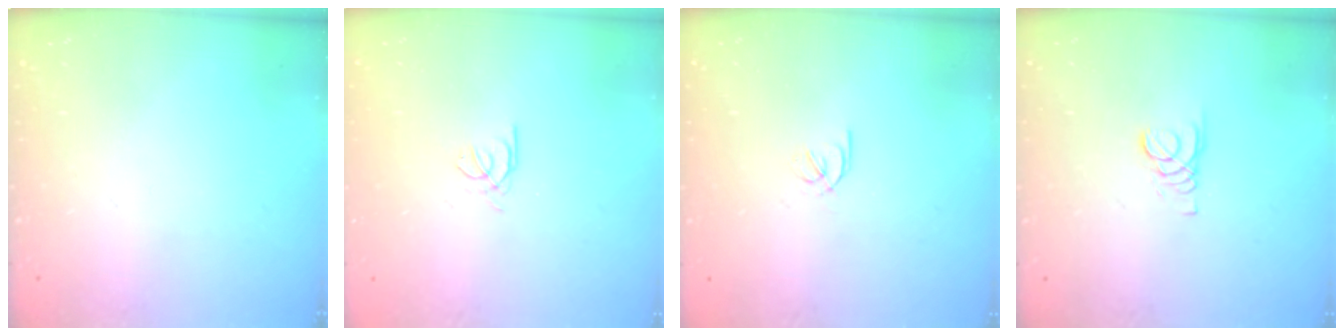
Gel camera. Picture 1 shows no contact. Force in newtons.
{"total": 0.9, "press": 0.8, "slide": 0.4}
{"total": 1.9, "press": 1.9, "slide": 0.3}
{"total": 1.6, "press": 1.6, "slide": 0.2}